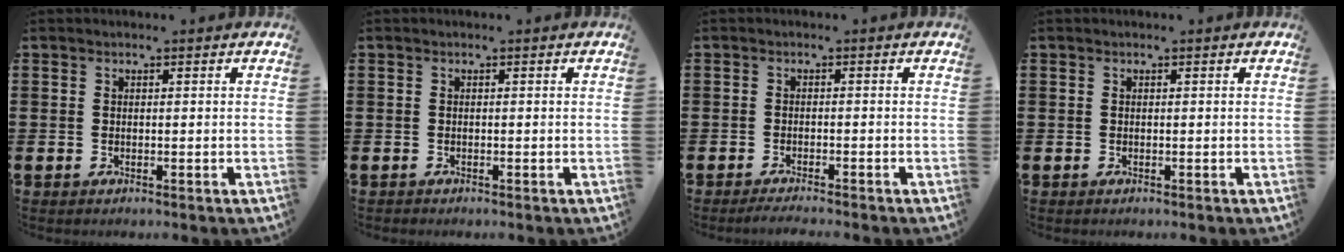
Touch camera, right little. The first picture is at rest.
{"total": 0.0}
{"total": 1.1, "force": [-1.0, -0.1, 0.4], "torque": [-0.007, 0.000, -0.020]}
{"total": 0.0}